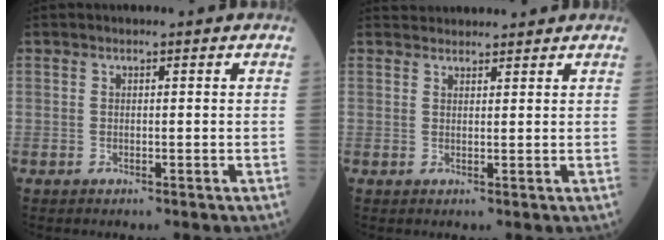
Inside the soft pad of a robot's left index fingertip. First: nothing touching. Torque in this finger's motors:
{"motor_torque": [0.09, -0.29, -0.02, 0.00]}